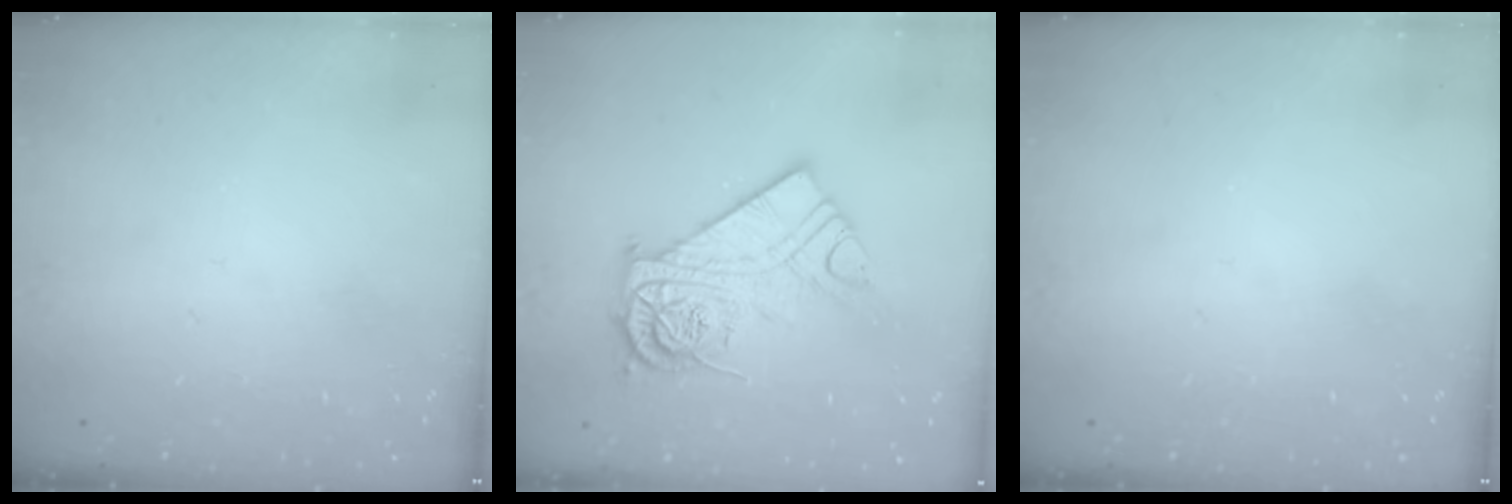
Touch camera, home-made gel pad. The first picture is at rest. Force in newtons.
{"total": 14.0, "press": 13.9, "slide": 1.4}
{"total": 0.0}